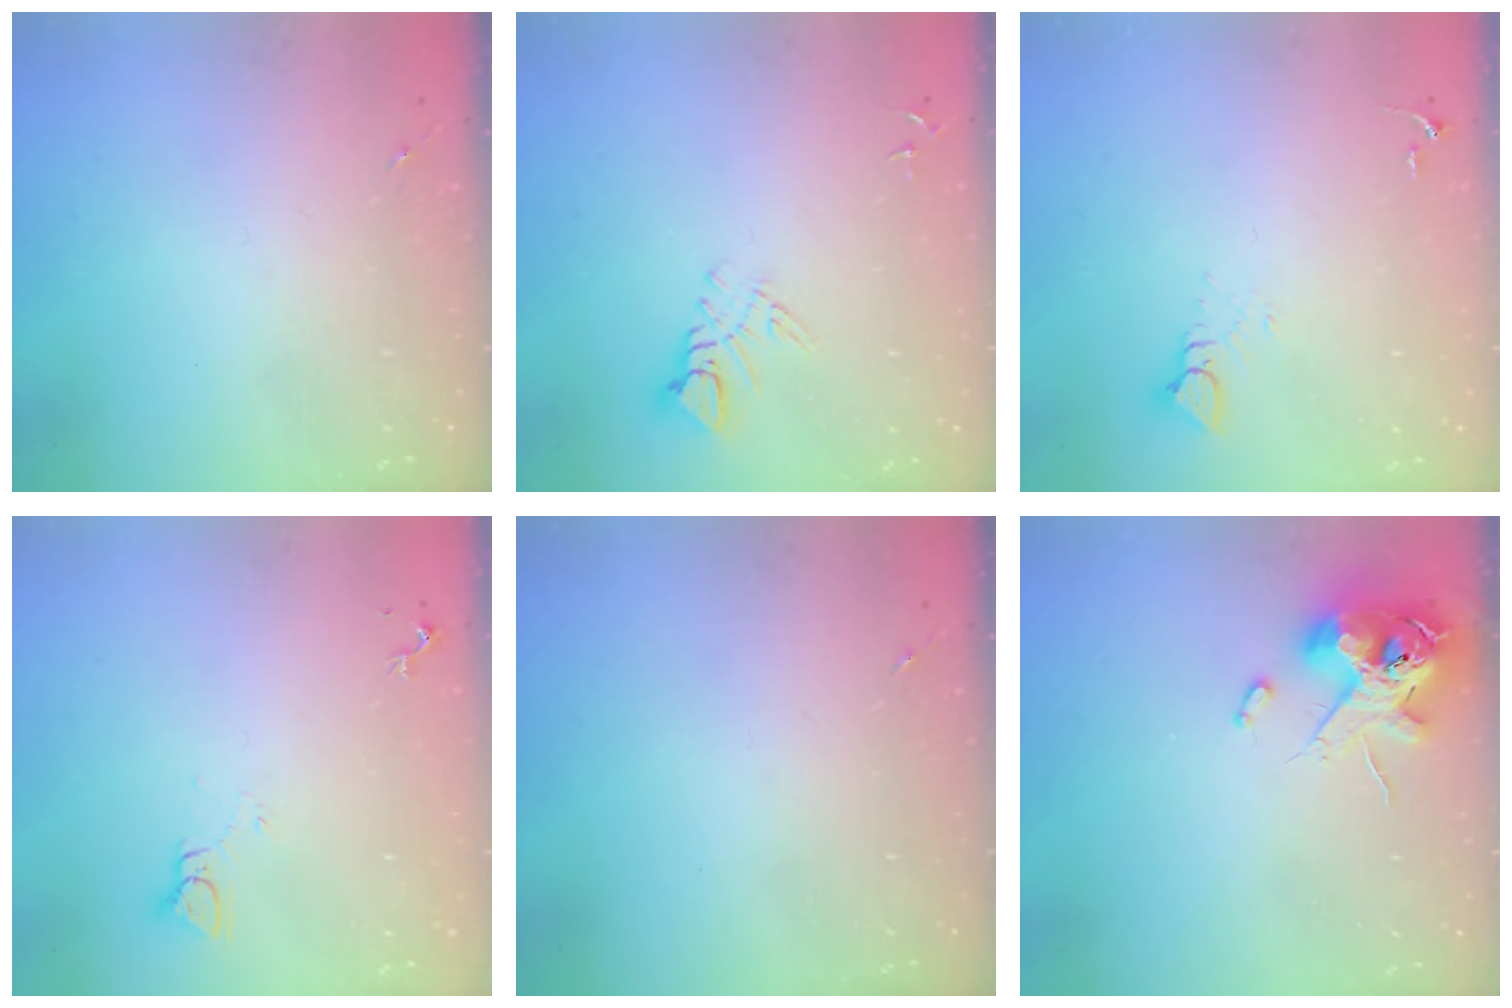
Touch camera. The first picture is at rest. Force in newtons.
{"total": 7.1, "press": 7.1, "slide": 0.7}
{"total": 3.7, "press": 3.7, "slide": 0.1}
{"total": 3.0, "press": 3.0, "slide": 0.2}
{"total": 0.0}
{"total": 12.6, "press": 12.4, "slide": 2.1}